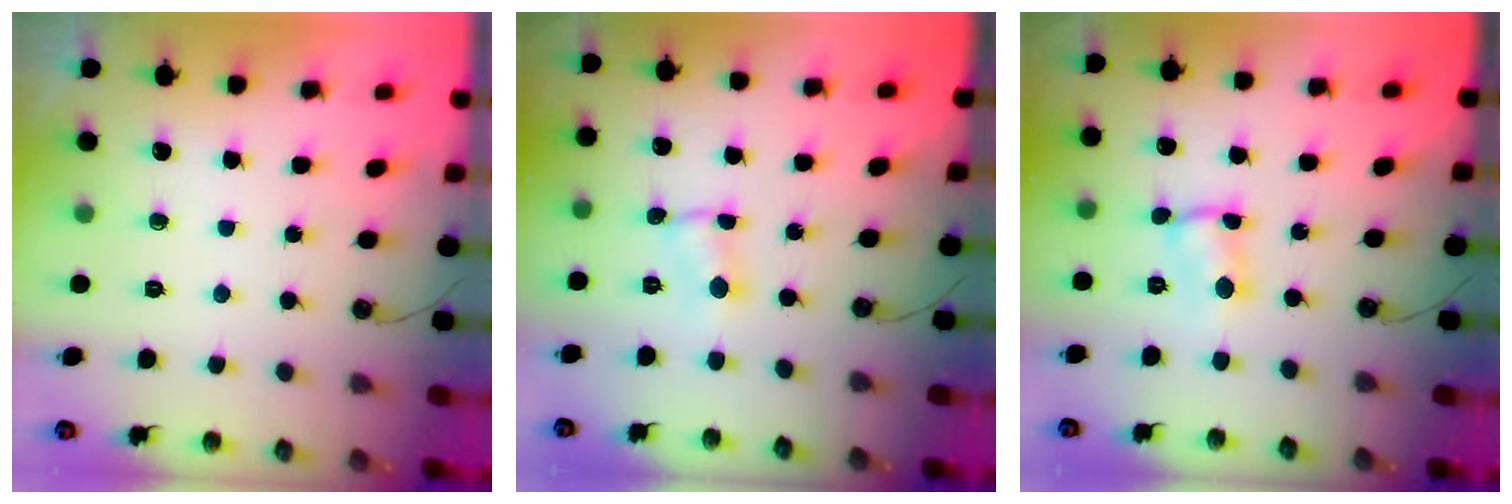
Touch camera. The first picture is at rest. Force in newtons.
{"total": 1.9, "press": 1.9, "slide": 0.2}
{"total": 2.0, "press": 2.0, "slide": 0.1}